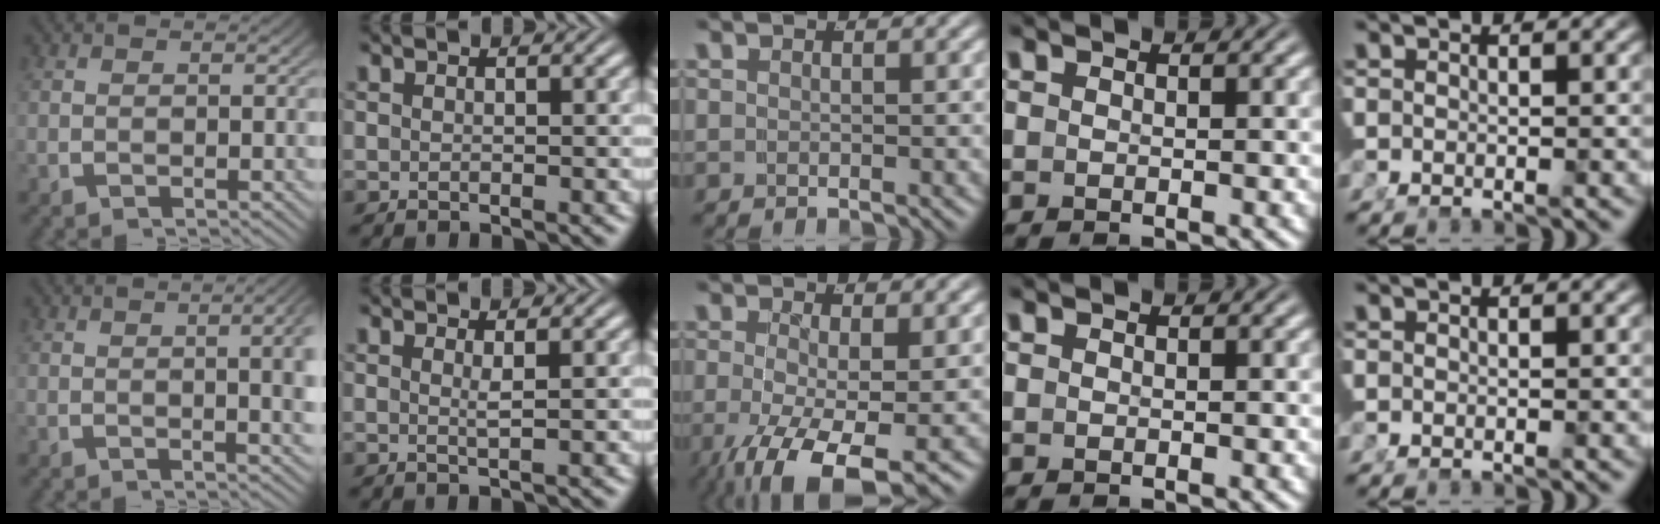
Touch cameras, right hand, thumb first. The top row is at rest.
{"thumb": {"total": 5.2, "force": [0.6, 1.8, 4.9], "torque": [-0.043, 0.007, 0.005]}, "index": {"total": 0.9, "force": [0.4, -0.4, 0.7], "torque": [-0.014, -0.008, 0.010]}, "middle": {"total": 8.6, "force": [-4.7, 3.5, 6.3], "torque": [-0.135, -0.055, -0.047]}}